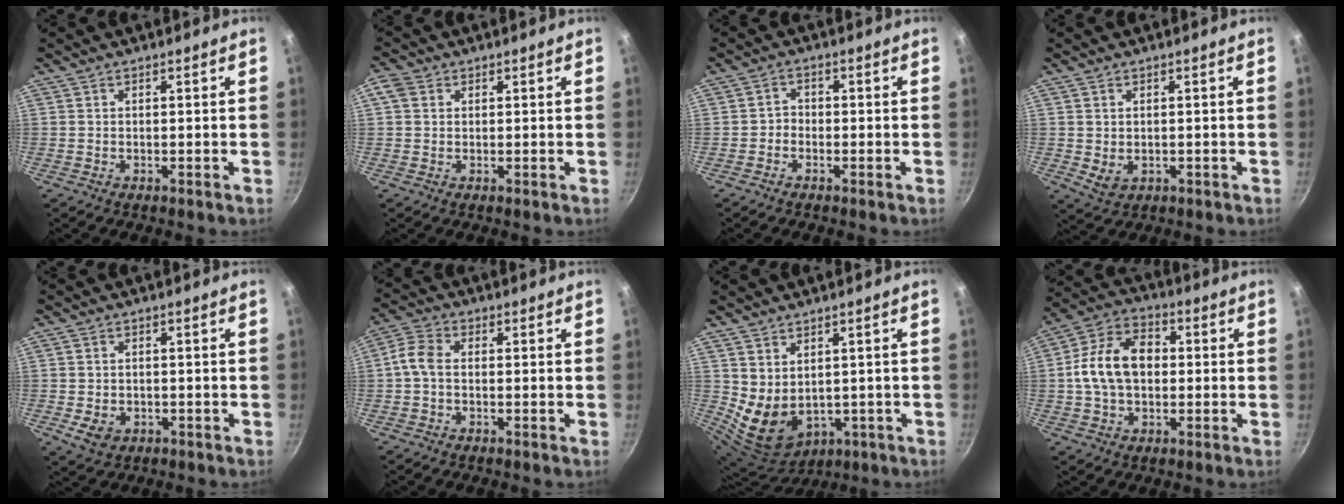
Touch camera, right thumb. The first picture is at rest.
{"total": 3.0, "force": [0.9, 2.4, 1.5], "torque": [-0.027, 0.004, 0.011]}
{"total": 1.8, "force": [-1.0, 1.3, 0.5], "torque": [-0.003, 0.015, -0.022]}
{"total": 3.1, "force": [0.1, 2.4, 2.0], "torque": [-0.033, -0.008, 0.009]}
{"total": 4.2, "force": [-1.3, 3.2, 2.3], "torque": [-0.035, 0.002, -0.013]}
{"total": 5.4, "force": [-0.5, 3.6, 4.1], "torque": [-0.092, 0.022, -0.023]}
{"total": 9.0, "force": [1.0, 6.8, 5.8], "torque": [-0.089, -0.021, 0.050]}
{"total": 13.1, "force": [0.3, 9.1, 9.5], "torque": [-0.147, 0.029, -0.010]}